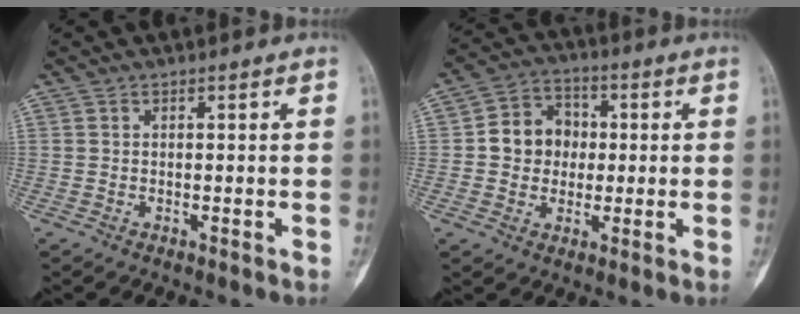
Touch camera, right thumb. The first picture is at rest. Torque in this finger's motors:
{"motor_torque": [0.01, 0.13, 0.16, -0.12, 0.09]}